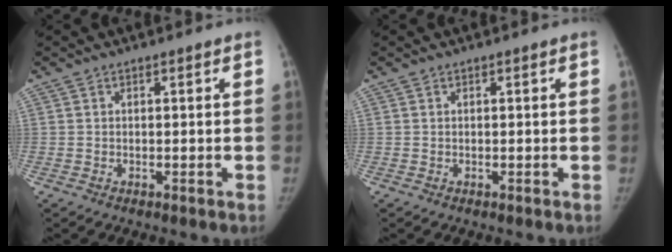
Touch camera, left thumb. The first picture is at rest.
{"total": 0.0}